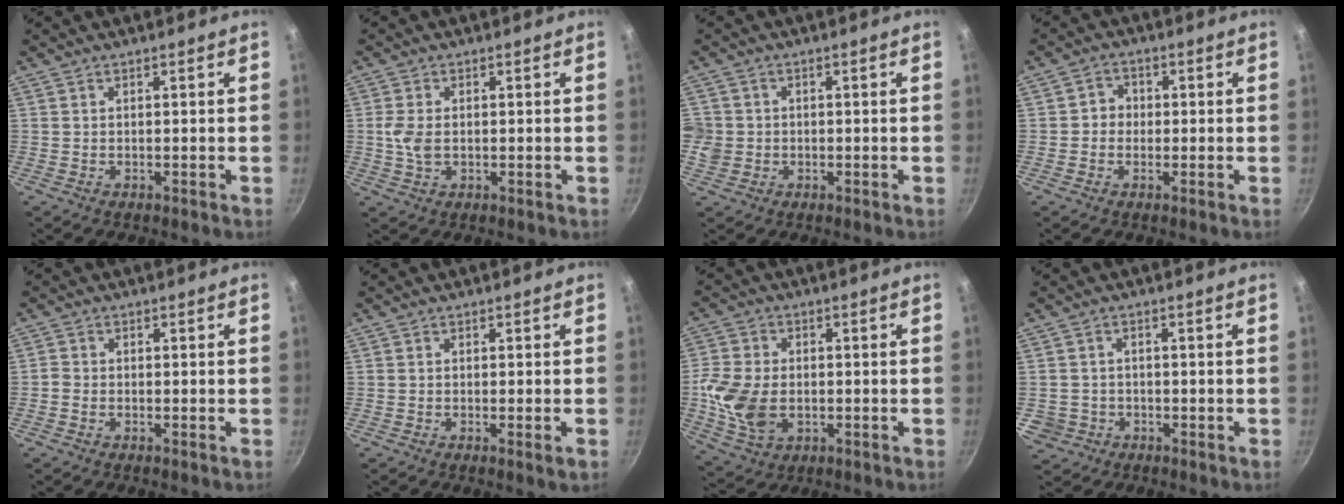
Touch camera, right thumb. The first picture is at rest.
{"total": 4.0, "force": [0.1, 2.4, 3.2], "torque": [-0.071, 0.001, 0.001]}
{"total": 5.0, "force": [-0.5, 4.7, 1.5], "torque": [-0.021, 0.010, -0.010]}
{"total": 3.3, "force": [-0.3, 3.1, 1.1], "torque": [0.006, 0.010, -0.013]}
{"total": 1.3, "force": [-0.7, 0.8, 0.7], "torque": [-0.020, 0.005, -0.021]}
{"total": 1.5, "force": [-0.4, 0.1, 1.4], "torque": [-0.028, -0.004, -0.010]}
{"total": 11.6, "force": [-1.4, 8.1, 8.1], "torque": [-0.159, 0.002, -0.025]}
{"total": 4.2, "force": [-1.1, 3.9, 1.1], "torque": [-0.009, 0.021, -0.008]}